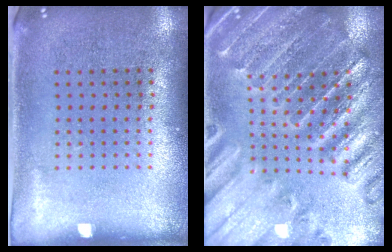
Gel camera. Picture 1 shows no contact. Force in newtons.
{"total": 2.7, "press": 2.7, "slide": 0.4}